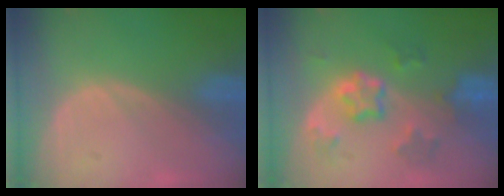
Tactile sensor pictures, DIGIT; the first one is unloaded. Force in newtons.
{"total": 7.1, "press": 6.3, "slide": 3.4}